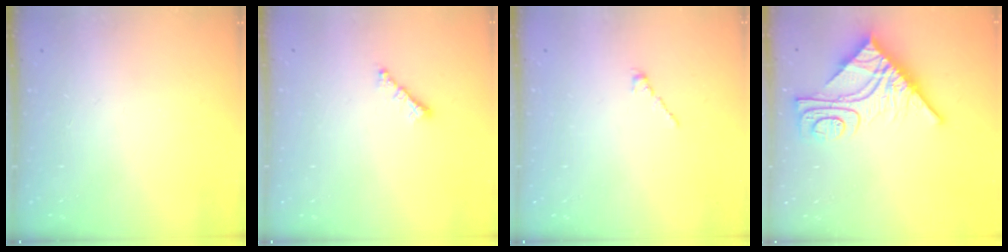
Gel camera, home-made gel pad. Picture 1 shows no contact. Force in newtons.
{"total": 1.8, "press": 1.7, "slide": 0.5}
{"total": 1.2, "press": 1.1, "slide": 0.5}
{"total": 14.7, "press": 14.6, "slide": 1.7}